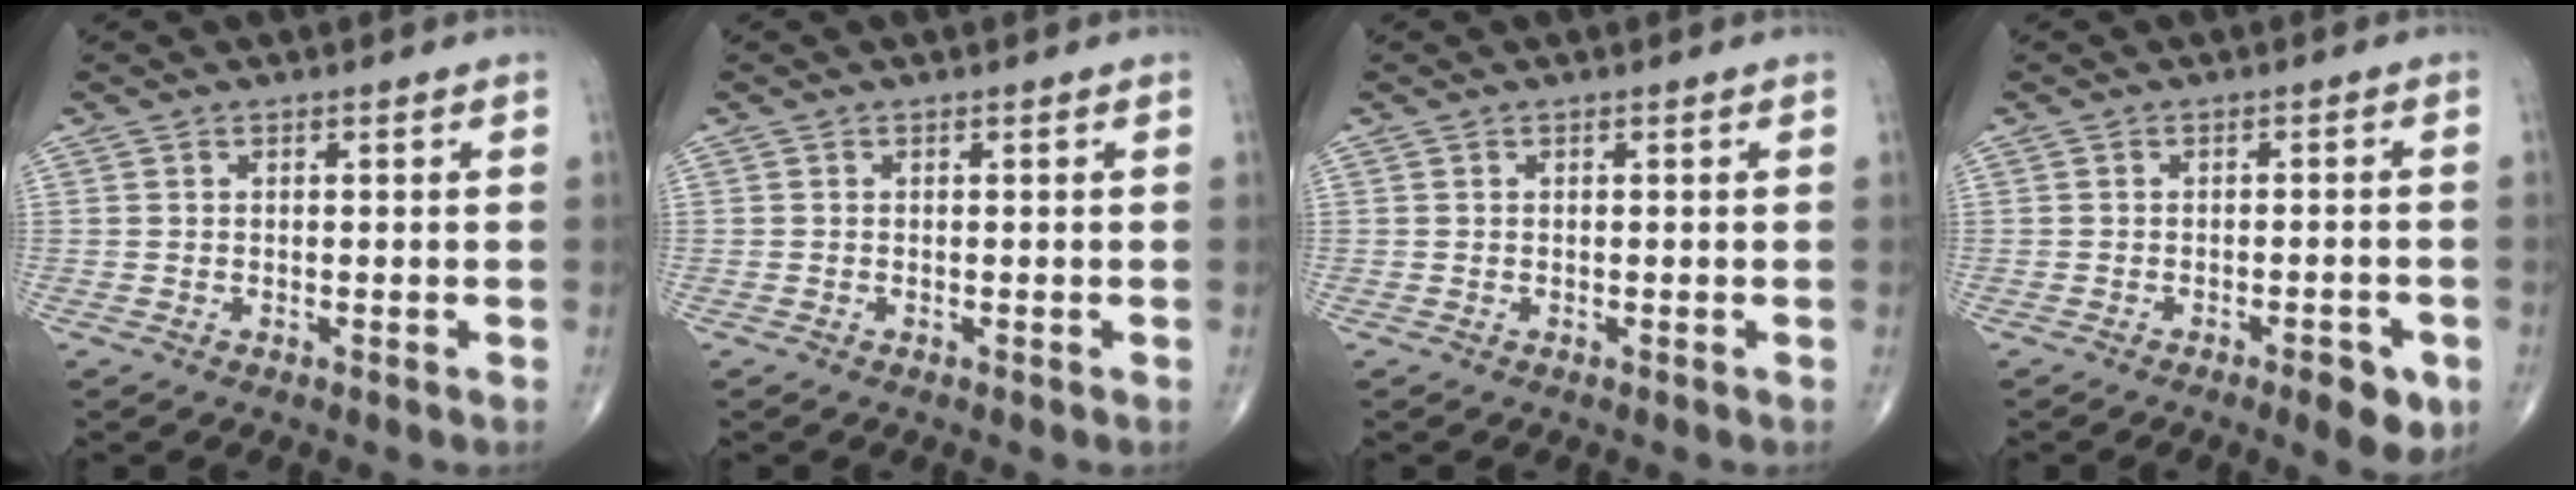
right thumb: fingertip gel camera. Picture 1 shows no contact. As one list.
[{"total": 0.0}, {"total": 0.0}, {"total": 5.2, "force": [-2.5, 2.0, 4.1], "torque": [-0.040, 0.004, -0.026]}]